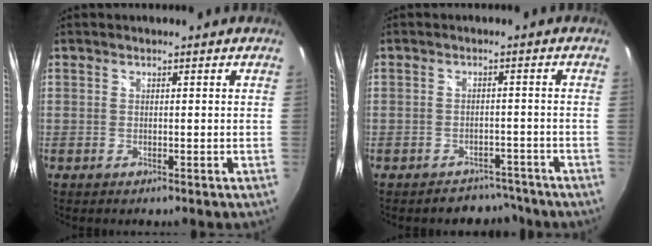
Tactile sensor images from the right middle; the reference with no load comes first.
{"total": 6.5, "force": [-5.6, 3.1, 0.5], "torque": [-0.011, 0.012, -0.071]}